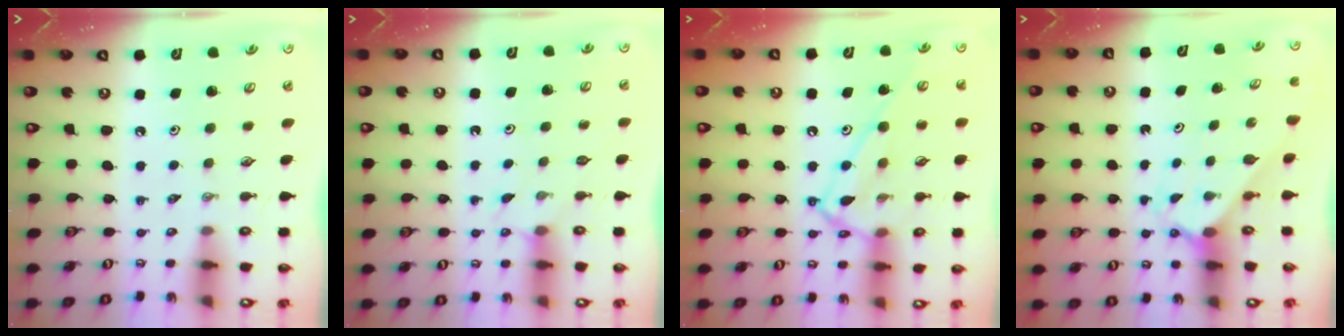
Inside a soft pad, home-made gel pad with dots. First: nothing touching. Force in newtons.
{"total": 3.7, "press": 3.7, "slide": 0.4}
{"total": 16.5, "press": 16.4, "slide": 1.0}
{"total": 2.0, "press": 2.0, "slide": 0.2}